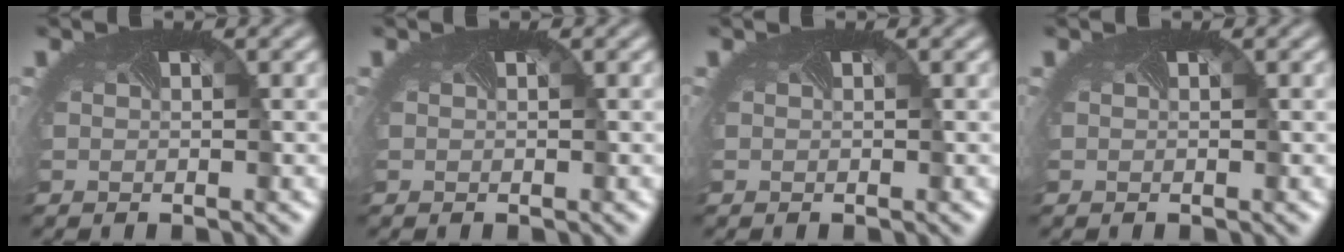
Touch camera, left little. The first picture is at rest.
{"total": 0.0}
{"total": 0.0}
{"total": 0.0}